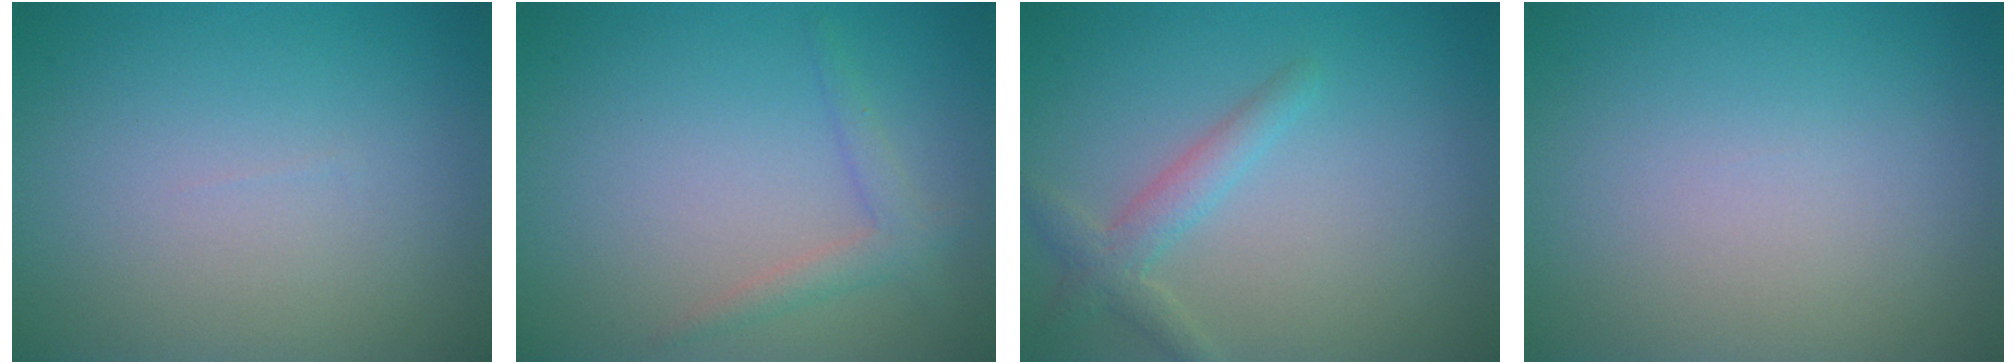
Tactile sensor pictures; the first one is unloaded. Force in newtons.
{"total": 1.8, "press": 1.8, "slide": 0.1}
{"total": 2.3, "press": 2.3, "slide": 0.0}
{"total": 0.0}